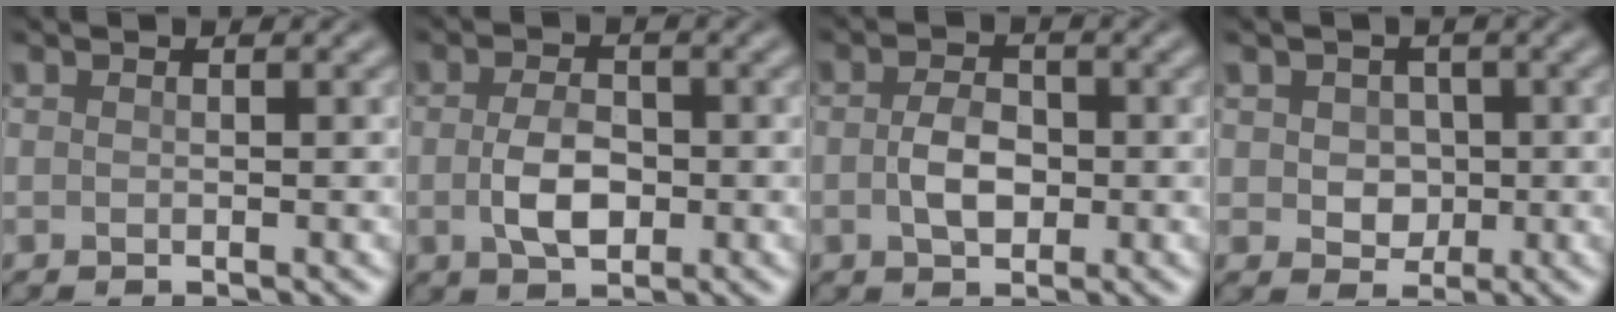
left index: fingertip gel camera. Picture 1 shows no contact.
{"total": 3.6, "force": [-0.6, 2.2, 2.9], "torque": [-0.060, -0.001, -0.011]}
{"total": 3.1, "force": [-0.4, 2.0, 2.4], "torque": [-0.049, 0.000, -0.010]}
{"total": 2.8, "force": [0.2, 2.3, 1.5], "torque": [-0.026, -0.002, -0.001]}